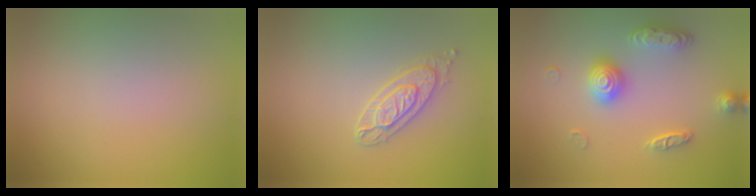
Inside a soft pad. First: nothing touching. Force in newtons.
{"total": 2.6, "press": 2.4, "slide": 1.1}
{"total": 3.5, "press": 3.0, "slide": 1.8}